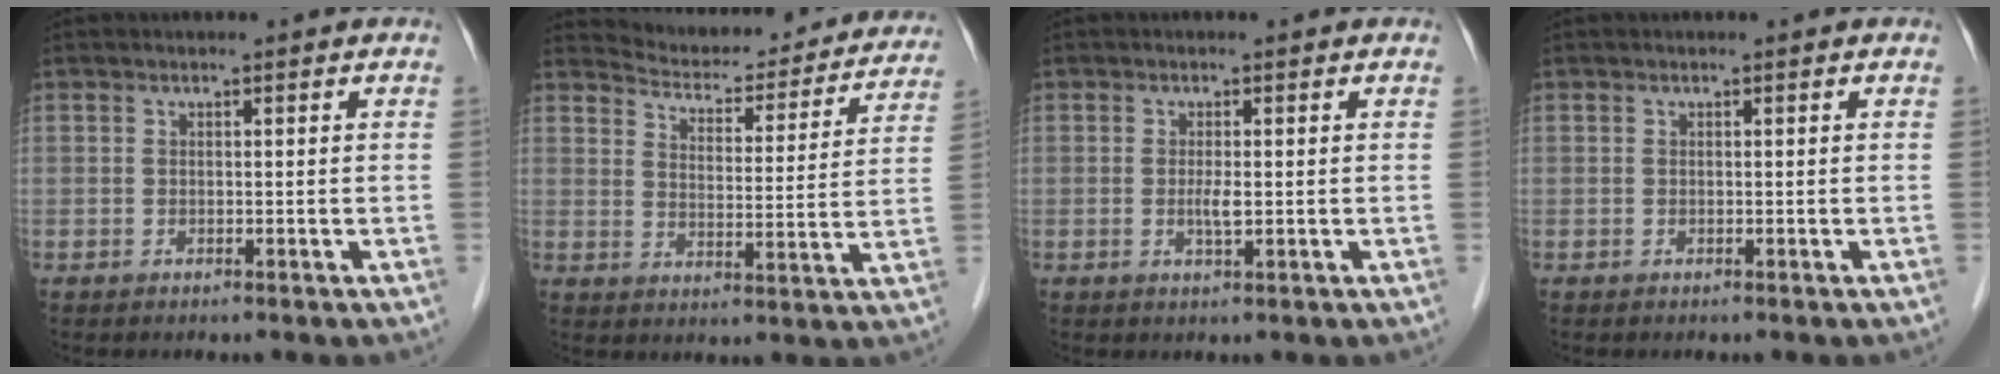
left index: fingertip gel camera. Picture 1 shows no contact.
{"total": 18.6, "force": [17.7, 4.3, 3.7], "torque": [-0.037, -0.024, 0.218]}
{"total": 1.8, "force": [-0.1, 0.3, 1.8], "torque": [-0.039, -0.003, -0.001]}
{"total": 0.0}